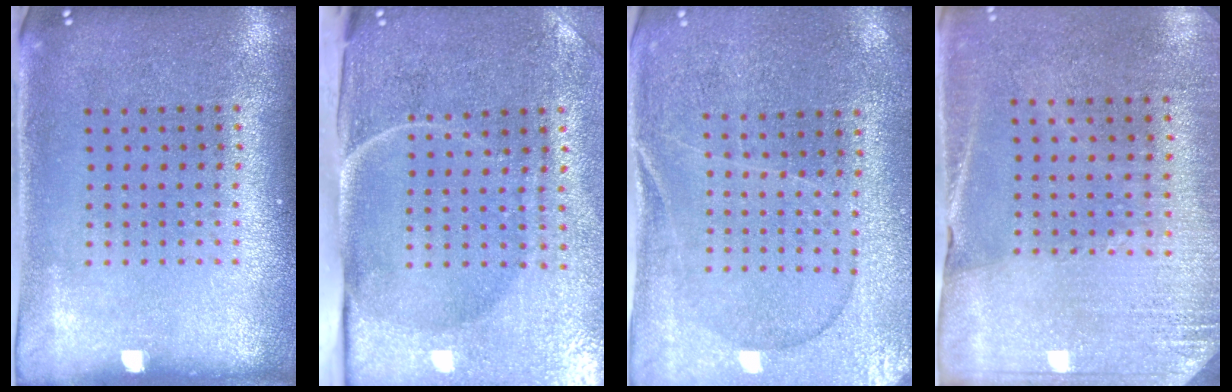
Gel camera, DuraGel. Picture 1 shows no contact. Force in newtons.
{"total": 4.9, "press": 4.0, "slide": 3.0}
{"total": 0.8, "press": 0.6, "slide": 0.5}
{"total": 2.6, "press": 2.5, "slide": 0.8}